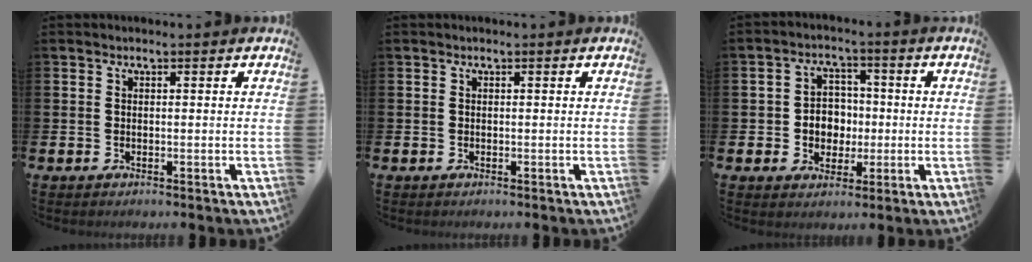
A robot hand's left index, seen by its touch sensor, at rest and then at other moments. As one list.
[{"total": 0.0}, {"total": 4.6, "force": [-0.2, 4.3, 1.6], "torque": [-0.032, 0.005, -0.012]}]